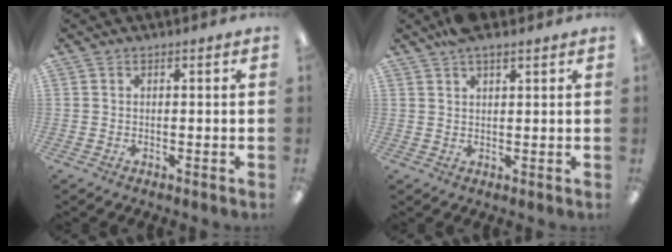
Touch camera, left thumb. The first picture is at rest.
{"total": 3.8, "force": [2.9, 1.1, 2.1], "torque": [-0.048, -0.004, 0.053]}